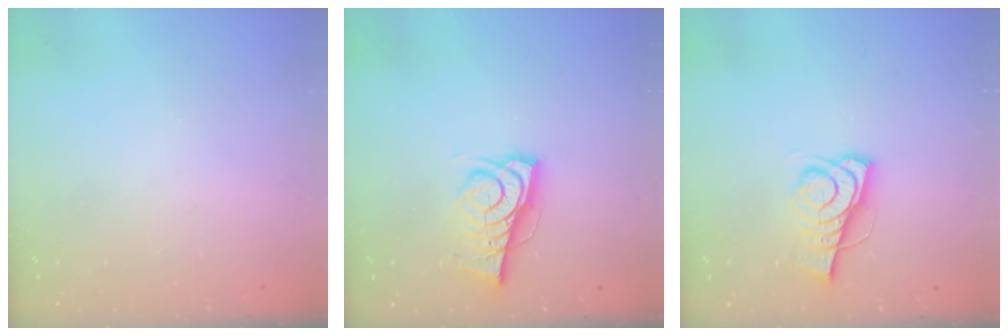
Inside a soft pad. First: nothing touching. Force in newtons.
{"total": 7.7, "press": 7.6, "slide": 0.8}
{"total": 7.9, "press": 7.8, "slide": 0.3}